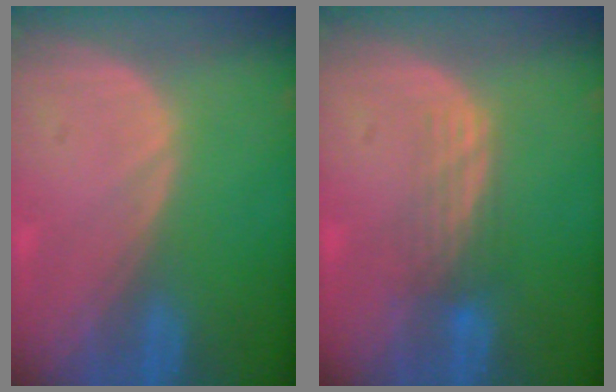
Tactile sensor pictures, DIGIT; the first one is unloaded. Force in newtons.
{"total": 3.6, "press": 2.9, "slide": 2.2}